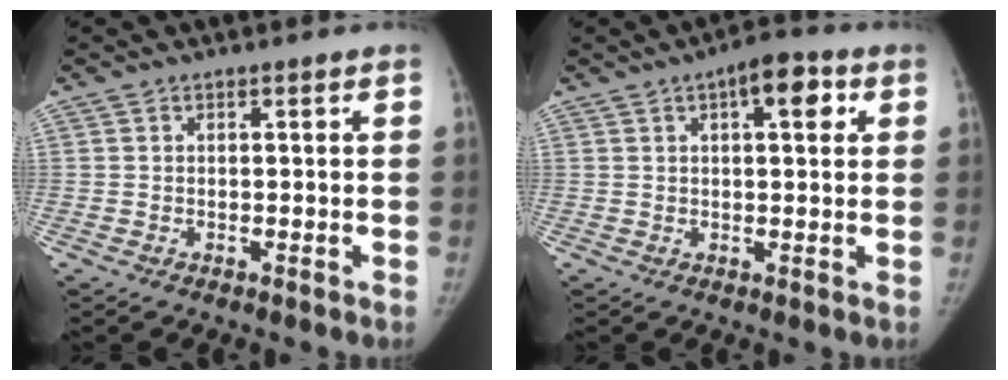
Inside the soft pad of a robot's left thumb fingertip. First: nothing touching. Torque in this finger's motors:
{"motor_torque": [0.20, 0.09, 0.93, -0.61, 0.15]}